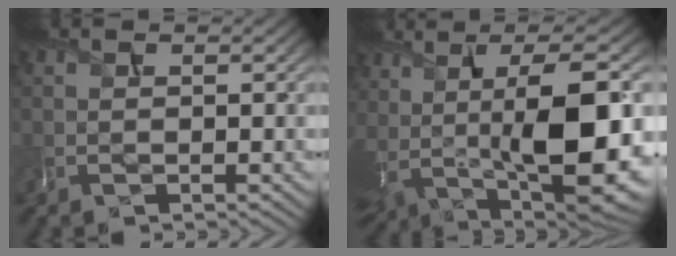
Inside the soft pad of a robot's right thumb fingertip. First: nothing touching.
{"total": 16.7, "force": [0.9, 6.7, 15.3], "torque": [-0.262, 0.000, 0.030]}